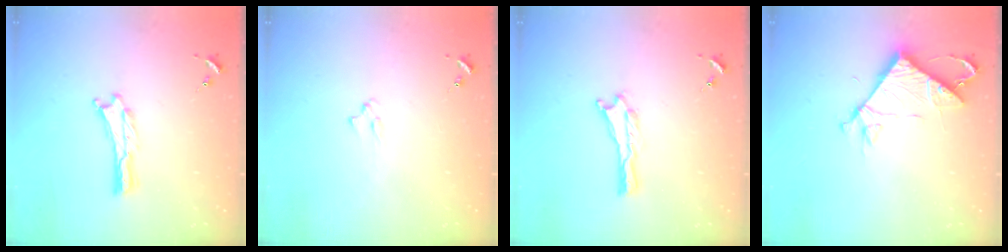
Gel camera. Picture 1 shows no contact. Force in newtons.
{"total": 1.3, "press": 1.3, "slide": 0.3}
{"total": 0.0}
{"total": 7.9, "press": 7.8, "slide": 0.6}